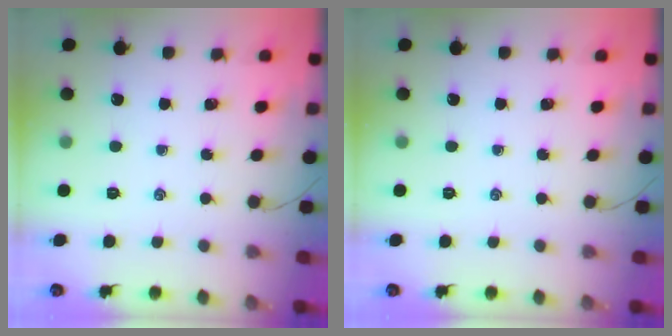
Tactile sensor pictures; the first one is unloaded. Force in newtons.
{"total": 0.0}